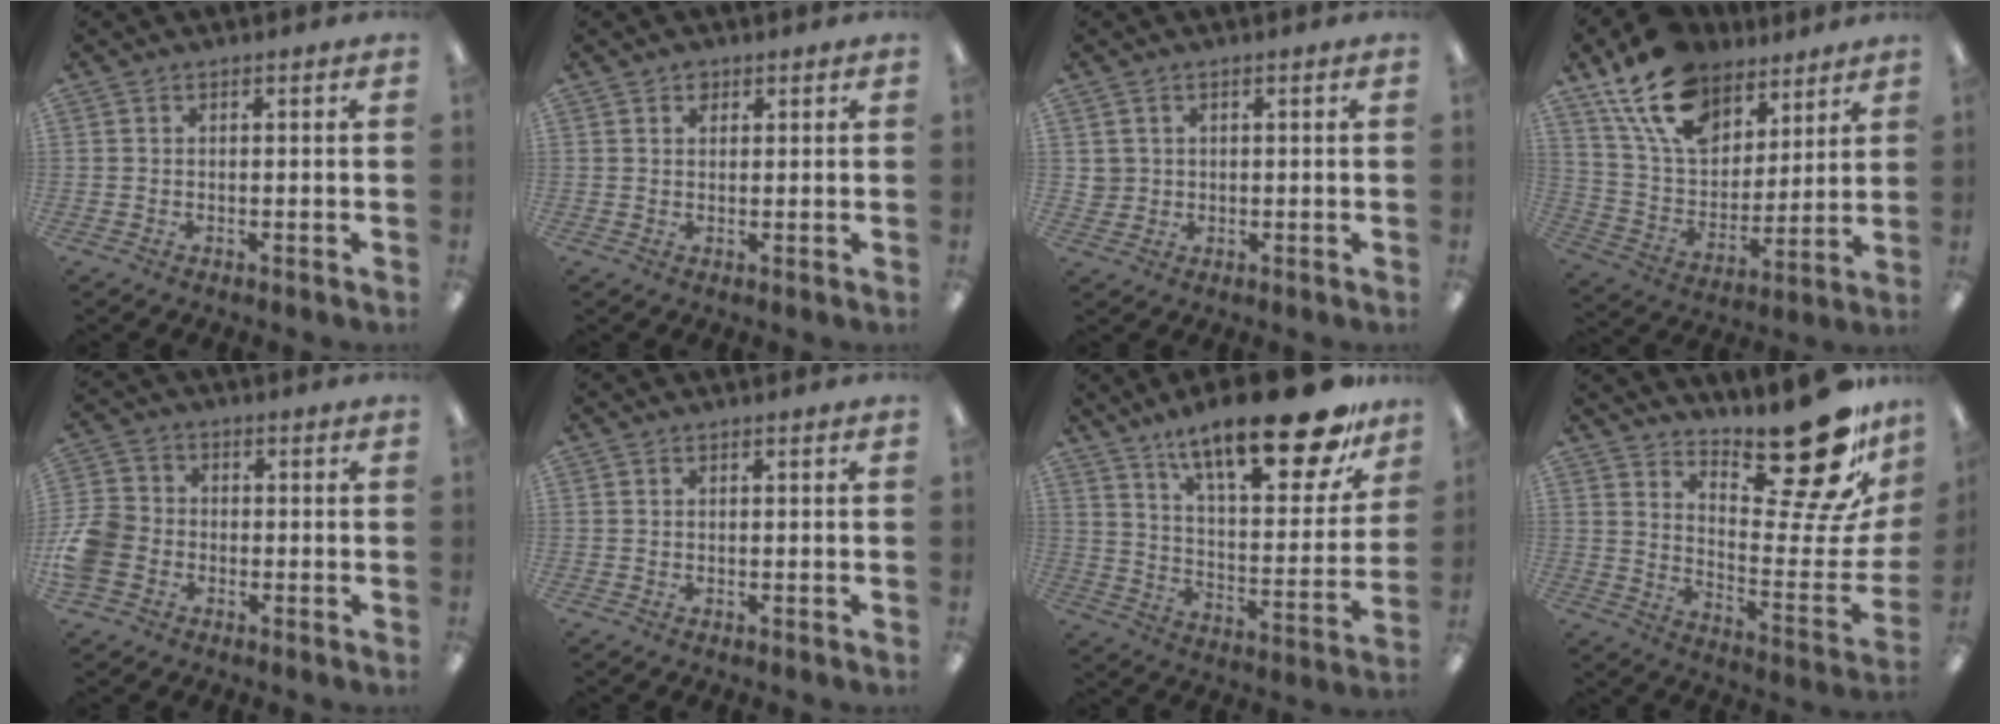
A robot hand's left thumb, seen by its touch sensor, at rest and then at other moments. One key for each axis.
{"total": 1.7, "fx": 1.1, "fy": 1.1, "fz": 0.5, "tx": -0.004, "ty": -0.002, "tz": 0.020}
{"total": 2.4, "fx": 0.7, "fy": 2.3, "fz": 0.1, "tx": -0.010, "ty": 0.003, "tz": 0.013}
{"total": 18.2, "fx": 12.3, "fy": 10.4, "fz": 8.5, "tx": -0.168, "ty": -0.056, "tz": 0.230}
{"total": 8.6, "fx": -2.8, "fy": 6.9, "fz": 4.2, "tx": -0.100, "ty": 0.029, "tz": -0.051}
{"total": 0.0}
{"total": 23.8, "fx": 16.9, "fy": 7.0, "fz": 15.3, "tx": -0.229, "ty": -0.114, "tz": 0.274}
{"total": 24.7, "fx": 18.3, "fy": 7.2, "fz": 15.0, "tx": -0.174, "ty": -0.148, "tz": 0.292}